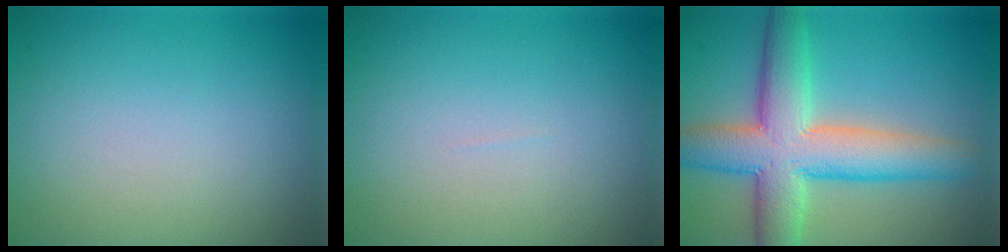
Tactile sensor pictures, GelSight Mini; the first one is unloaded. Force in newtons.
{"total": 0.0}
{"total": 9.0, "press": 9.0, "slide": 0.2}